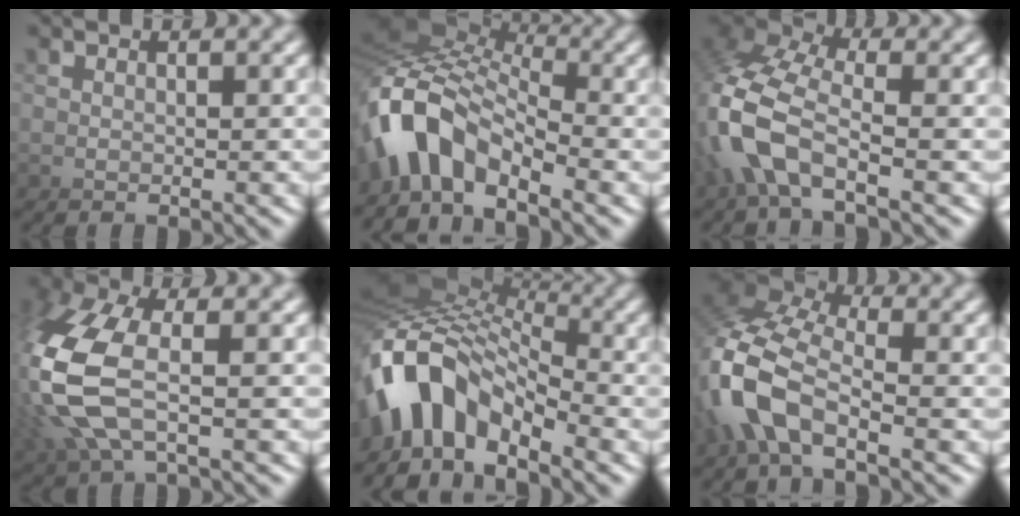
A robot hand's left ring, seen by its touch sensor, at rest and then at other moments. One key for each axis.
{"total": 5.0, "fx": -1.7, "fy": 3.3, "fz": 3.4, "tx": -0.113, "ty": -0.005, "tz": -0.042}
{"total": 3.2, "fx": -1.5, "fy": 2.0, "fz": 1.9, "tx": -0.102, "ty": -0.006, "tz": -0.030}
{"total": 3.2, "fx": -1.1, "fy": 2.3, "fz": 1.9, "tx": -0.146, "ty": -0.031, "tz": -0.003}
{"total": 6.3, "fx": -1.7, "fy": 4.1, "fz": 4.5, "tx": -0.142, "ty": 0.002, "tz": -0.045}
{"total": 4.4, "fx": -1.2, "fy": 3.2, "fz": 2.9, "tx": -0.114, "ty": 0.004, "tz": -0.029}